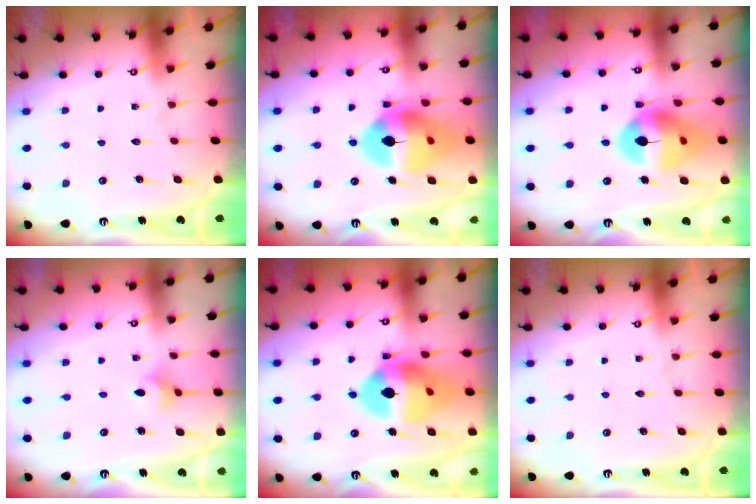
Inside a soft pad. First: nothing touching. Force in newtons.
{"total": 17.4, "press": 17.3, "slide": 1.9}
{"total": 16.8, "press": 16.7, "slide": 2.1}
{"total": 3.3, "press": 3.2, "slide": 0.7}
{"total": 16.1, "press": 15.1, "slide": 5.6}
{"total": 0.0}